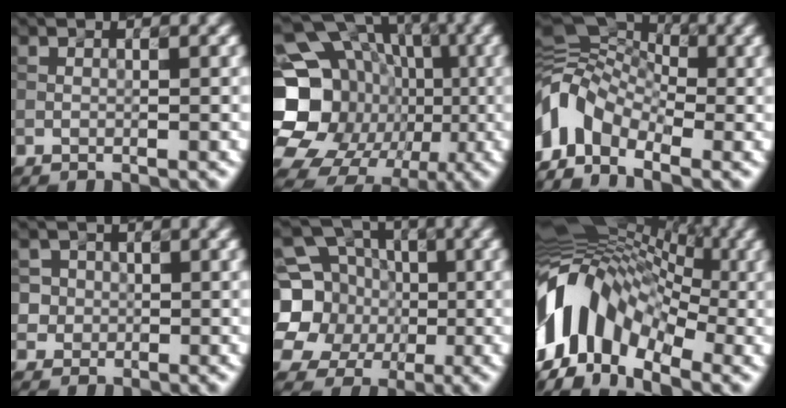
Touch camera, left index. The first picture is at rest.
{"total": 21.8, "force": [-3.3, 19.8, 8.6], "torque": [-0.178, 0.007, -0.086]}
{"total": 7.7, "force": [-3.0, 5.1, 4.9], "torque": [-0.090, 0.012, -0.078]}
{"total": 3.6, "force": [0.7, 3.5, 0.9], "torque": [-0.006, 0.015, 0.010]}
{"total": 11.2, "force": [0.4, 10.4, 4.4], "torque": [-0.115, 0.021, -0.022]}
{"total": 13.9, "force": [-1.8, 9.0, 10.4], "torque": [-0.197, 0.028, -0.042]}